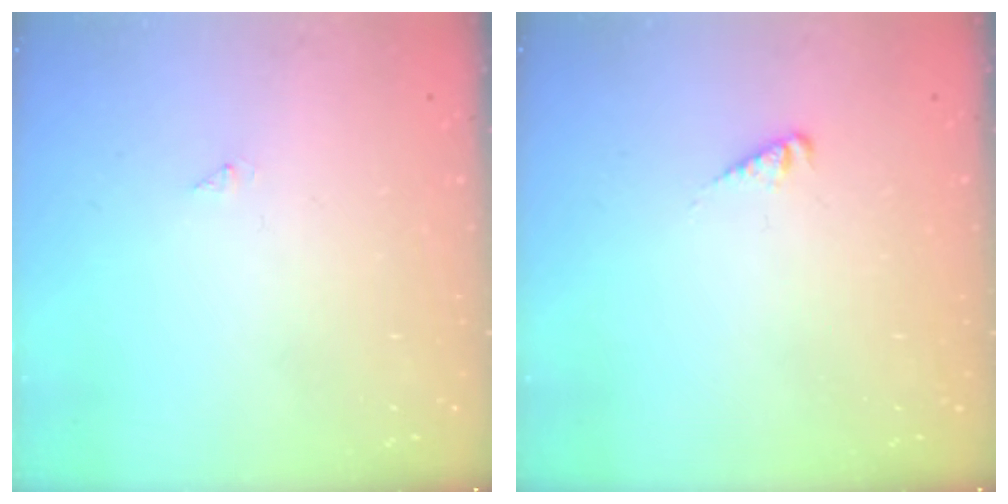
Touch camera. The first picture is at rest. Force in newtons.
{"total": 1.1, "press": 1.0, "slide": 0.2}